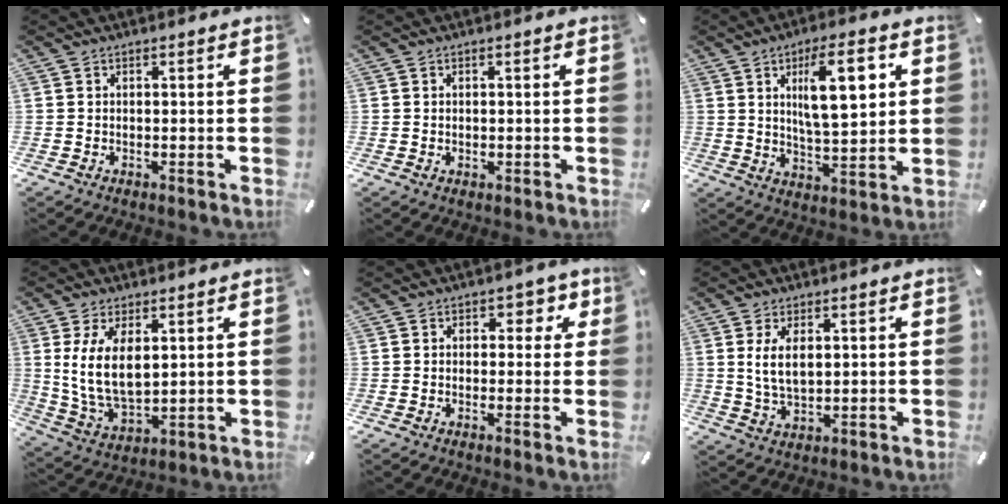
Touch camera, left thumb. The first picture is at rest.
{"total": 0.5, "force": [0.1, 0.5, 0.1], "torque": [-0.002, 0.004, 0.001]}
{"total": 13.8, "force": [5.3, 4.8, 11.8], "torque": [-0.183, -0.010, 0.083]}
{"total": 11.0, "force": [3.3, 6.3, 8.4], "torque": [-0.195, -0.011, 0.058]}
{"total": 3.6, "force": [1.0, 2.8, 1.9], "torque": [-0.004, -0.005, 0.007]}
{"total": 6.4, "force": [2.0, 3.3, 5.2], "torque": [-0.114, -0.003, 0.030]}